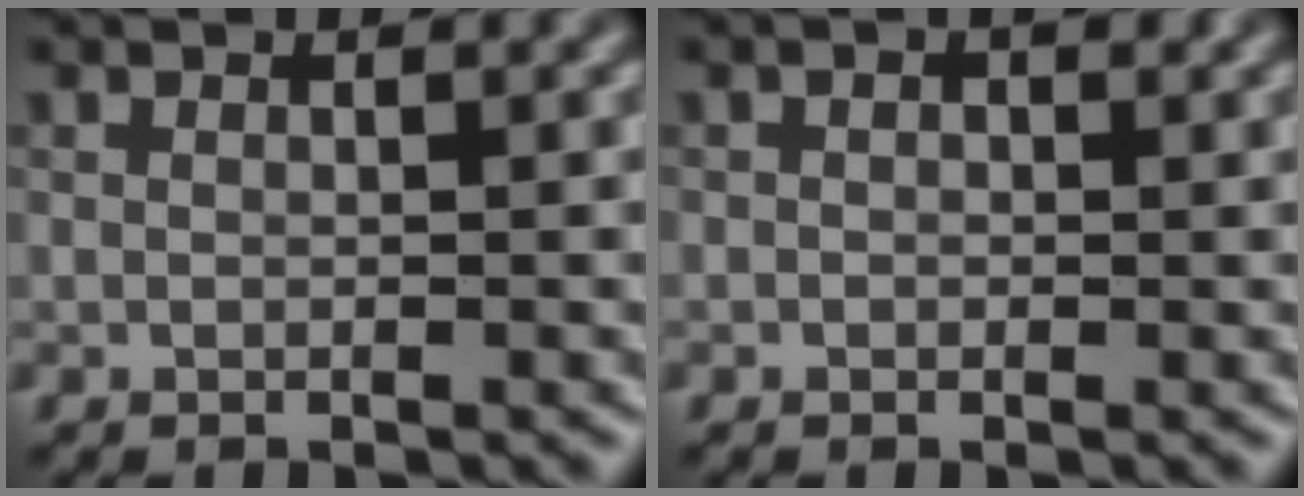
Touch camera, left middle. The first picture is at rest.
{"total": 0.5, "force": [-0.3, 0.3, 0.3], "torque": [-0.009, 0.003, 0.005]}